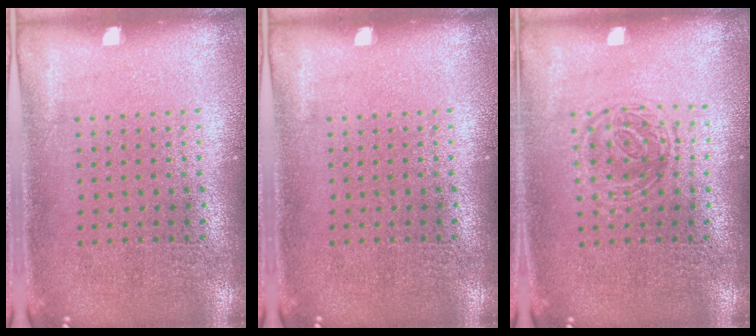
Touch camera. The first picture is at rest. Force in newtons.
{"total": 0.0}
{"total": 1.3, "press": 1.0, "slide": 0.8}